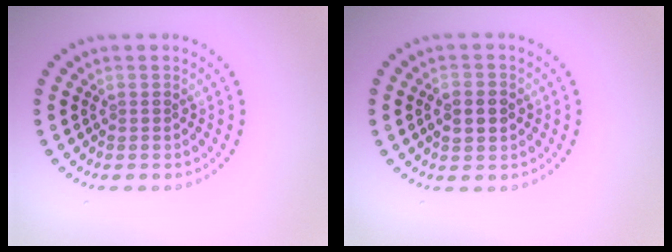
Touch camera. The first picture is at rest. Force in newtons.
{"total": 3.1, "press": 3.1, "slide": 0.1}